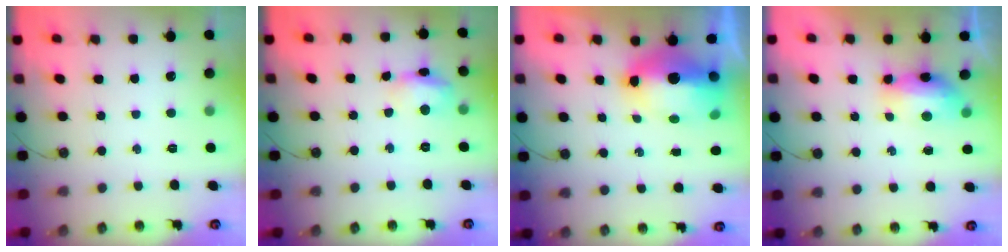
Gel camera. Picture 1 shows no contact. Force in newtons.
{"total": 10.9, "press": 10.9, "slide": 0.9}
{"total": 15.9, "press": 13.6, "slide": 8.3}
{"total": 14.8, "press": 10.0, "slide": 10.8}